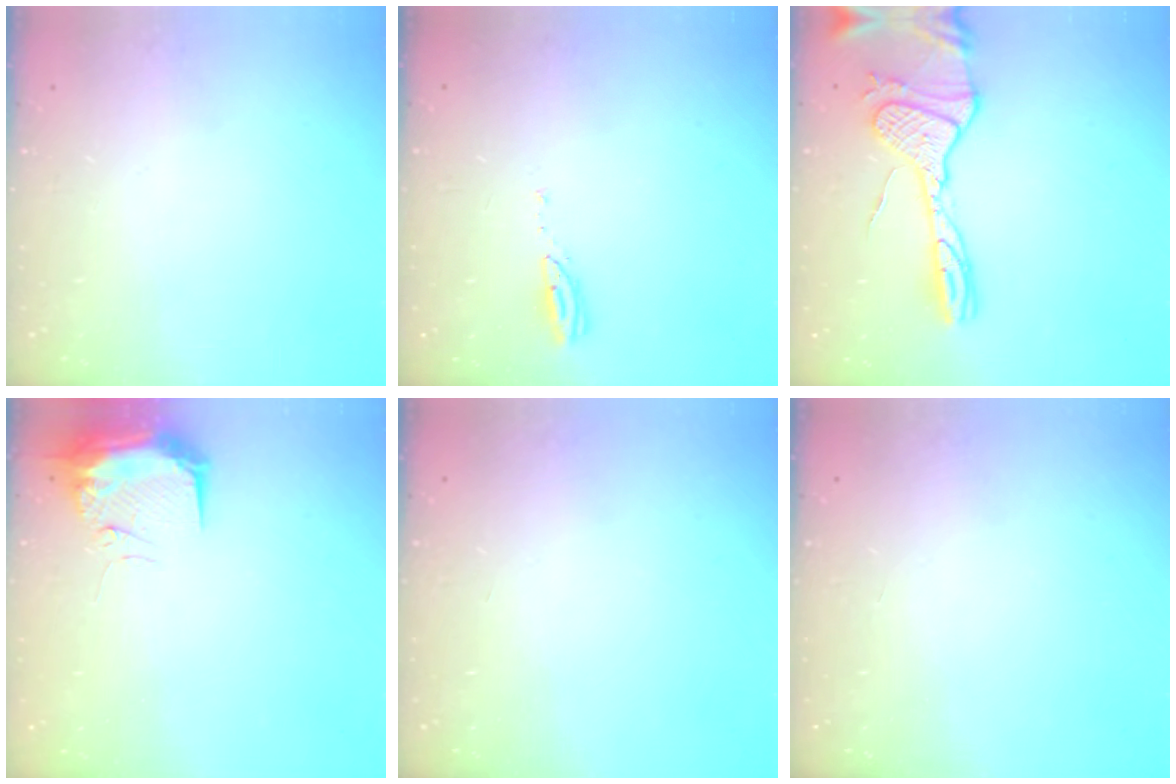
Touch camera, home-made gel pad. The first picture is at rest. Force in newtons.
{"total": 3.0, "press": 2.9, "slide": 0.3}
{"total": 17.0, "press": 17.0, "slide": 1.6}
{"total": 10.0, "press": 9.9, "slide": 1.6}
{"total": 0.0}
{"total": 0.0}